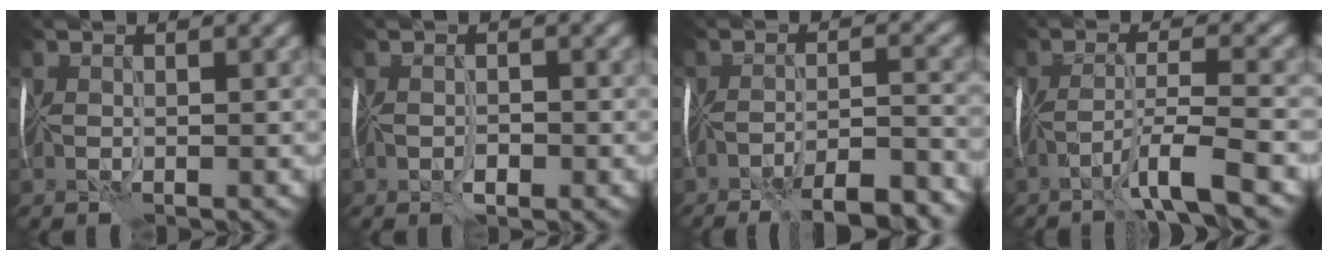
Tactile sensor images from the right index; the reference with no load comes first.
{"total": 1.0, "force": [-0.6, 0.3, 0.7], "torque": [-0.014, 0.004, -0.015]}
{"total": 9.9, "force": [-8.1, 2.2, 5.2], "torque": [-0.065, -0.003, -0.102]}
{"total": 4.7, "force": [-3.0, -0.4, 3.6], "torque": [-0.057, 0.008, -0.067]}